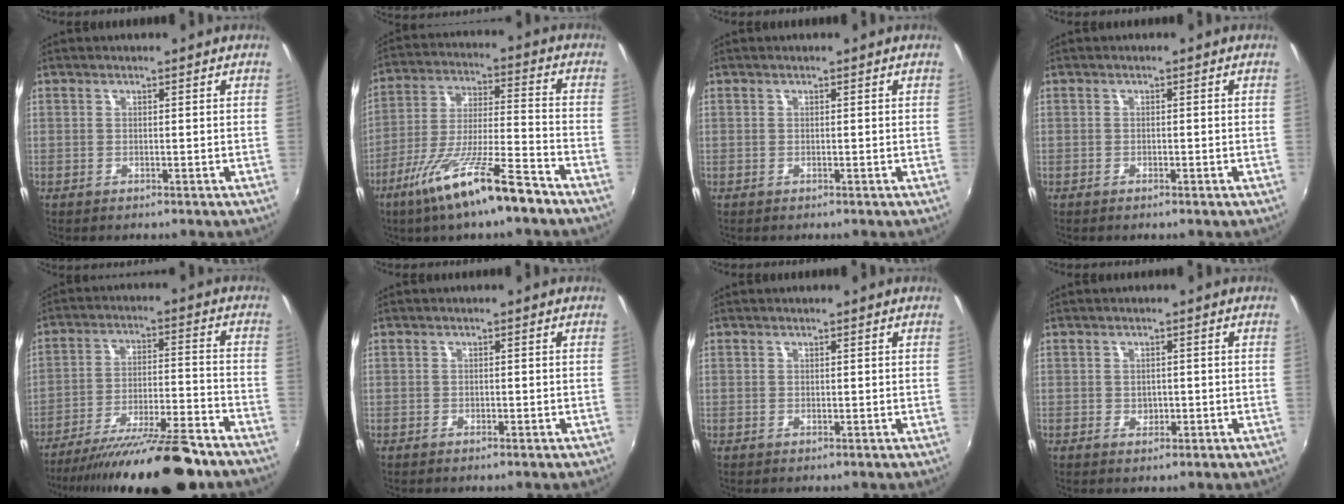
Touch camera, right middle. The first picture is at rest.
{"total": 15.5, "force": [-10.5, 1.4, 11.4], "torque": [-0.229, -0.028, -0.185]}
{"total": 0.0}
{"total": 0.7, "force": [-0.5, 0.2, 0.3], "torque": [-0.007, -0.003, -0.011]}
{"total": 21.2, "force": [-17.6, 3.3, 11.4], "torque": [-0.206, -0.039, -0.265]}
{"total": 1.0, "force": [-0.7, 0.5, 0.5], "torque": [-0.009, -0.004, -0.014]}
{"total": 0.0}
{"total": 2.0, "force": [-0.5, 1.7, 1.0], "torque": [-0.014, -0.002, -0.007]}